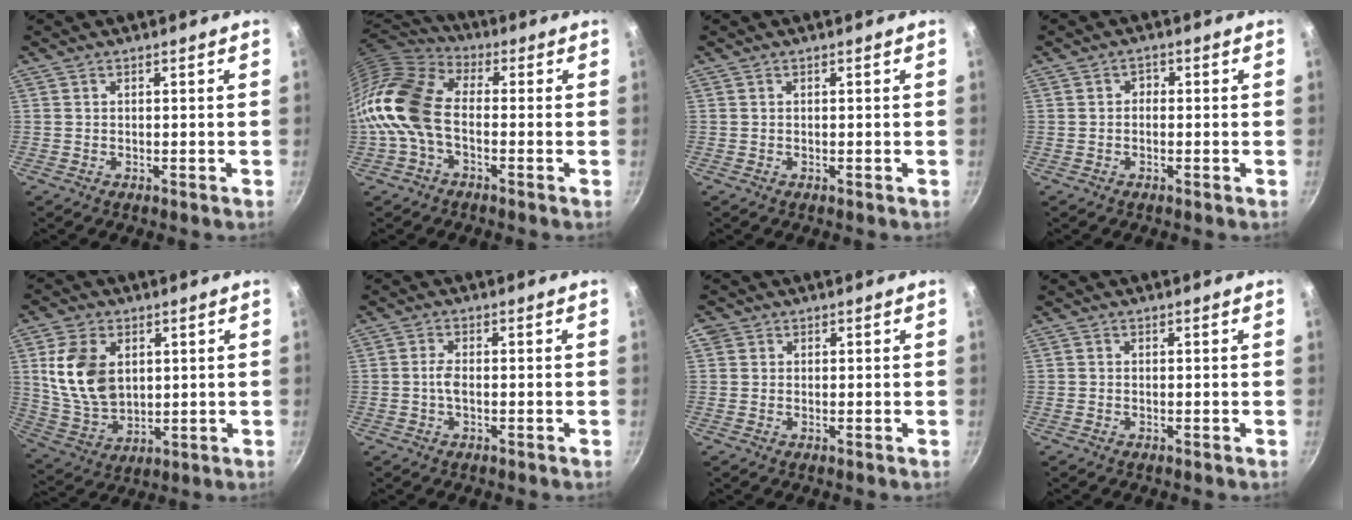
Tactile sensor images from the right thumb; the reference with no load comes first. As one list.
[{"total": 14.3, "force": [-2.6, 8.5, 11.2], "torque": [-0.210, 0.033, -0.070]}, {"total": 0.0}, {"total": 1.4, "force": [-0.2, 1.1, 0.8], "torque": [-0.011, 0.008, -0.007]}, {"total": 13.2, "force": [3.1, 8.9, 9.1], "torque": [-0.157, -0.022, 0.073]}, {"total": 2.3, "force": [-0.4, 0.9, 2.0], "torque": [-0.047, 0.007, -0.011]}, {"total": 1.2, "force": [0.4, 1.1, 0.2], "torque": [0.002, 0.001, 0.001]}, {"total": 0.0}]